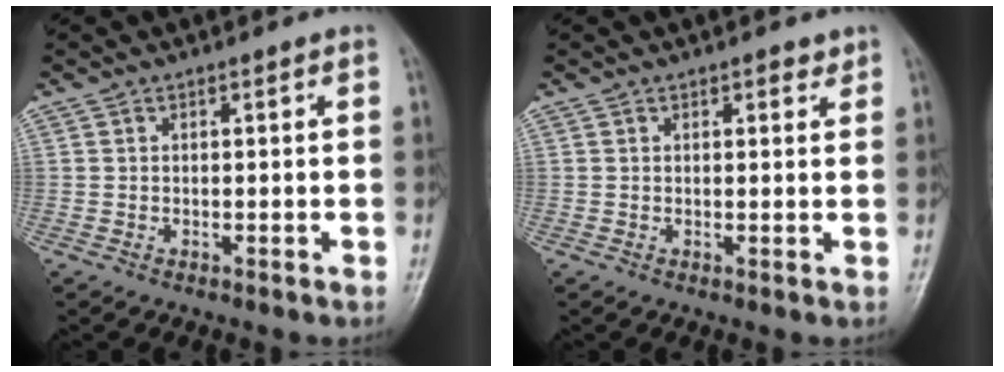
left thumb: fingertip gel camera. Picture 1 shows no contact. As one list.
[{"total": 1.6, "force": [1.2, 0.8, 0.7], "torque": [-0.001, -0.006, 0.013]}]